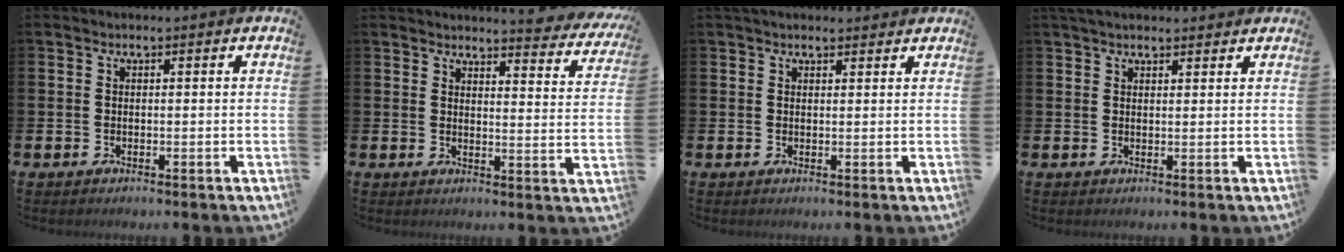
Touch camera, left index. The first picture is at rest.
{"total": 3.8, "force": [3.8, 0.0, 0.5], "torque": [-0.001, -0.034, 0.060]}
{"total": 1.8, "force": [1.7, 0.6, 0.3], "torque": [0.002, -0.003, 0.028]}
{"total": 2.5, "force": [2.3, 0.8, 0.7], "torque": [-0.006, -0.004, 0.040]}